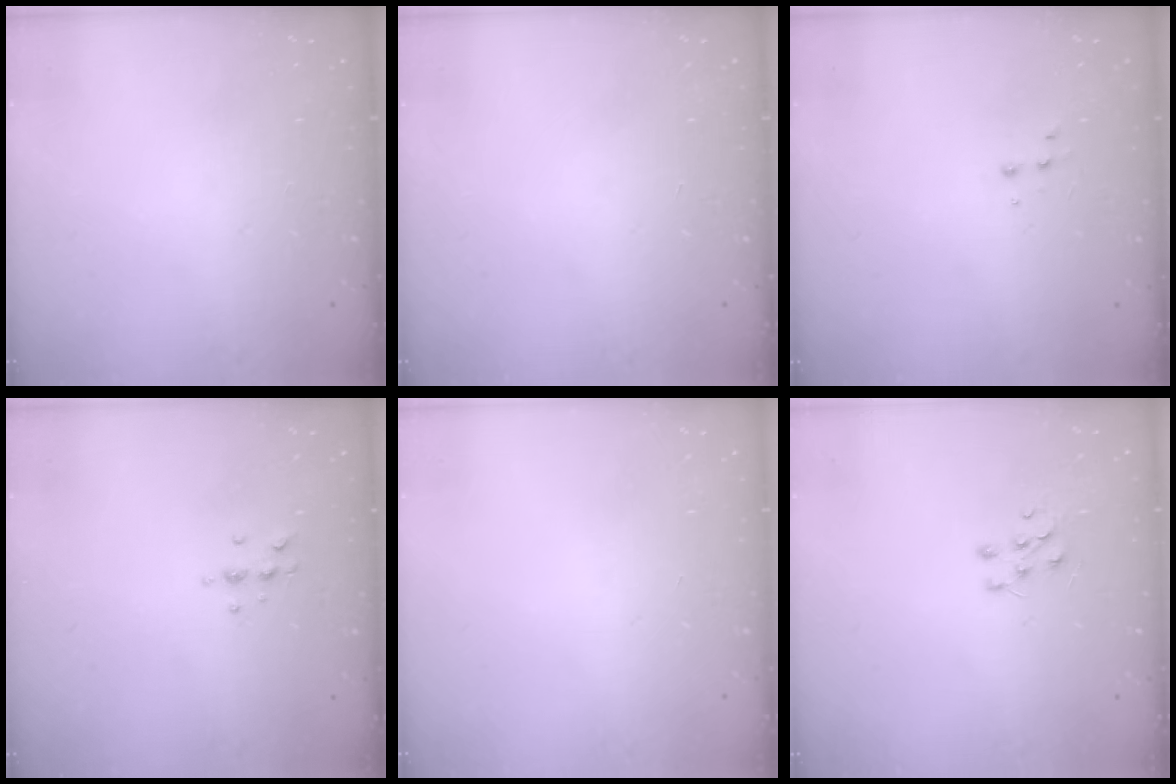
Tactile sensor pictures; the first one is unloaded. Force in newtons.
{"total": 0.0}
{"total": 1.9, "press": 1.9, "slide": 0.2}
{"total": 4.9, "press": 4.9, "slide": 0.7}
{"total": 0.0}
{"total": 6.3, "press": 6.3, "slide": 0.5}